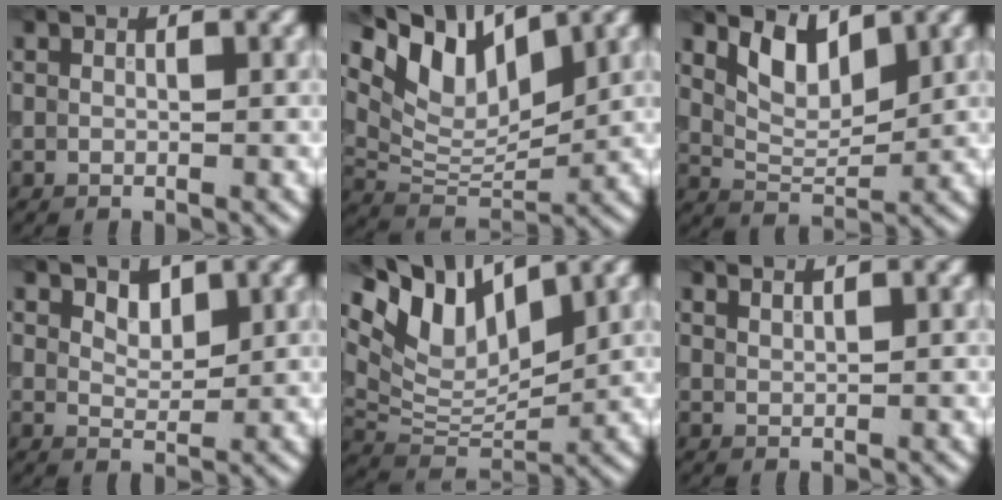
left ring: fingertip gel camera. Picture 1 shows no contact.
{"total": 7.9, "force": [5.0, 3.6, 4.9], "torque": [-0.092, 0.004, 0.091]}
{"total": 4.2, "force": [2.3, 2.0, 2.8], "torque": [-0.057, -0.006, 0.045]}
{"total": 1.6, "force": [1.1, 0.9, 0.8], "torque": [-0.013, -0.003, 0.021]}
{"total": 9.0, "force": [5.5, 4.1, 5.8], "torque": [-0.118, 0.009, 0.101]}
{"total": 1.6, "force": [1.4, 0.4, 0.6], "torque": [0.001, 0.000, 0.015]}